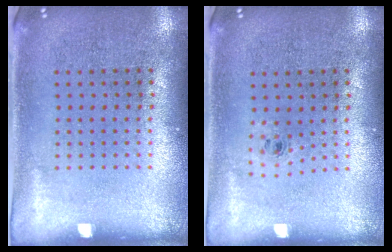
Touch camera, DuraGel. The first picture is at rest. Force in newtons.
{"total": 0.6, "press": 0.3, "slide": 0.5}